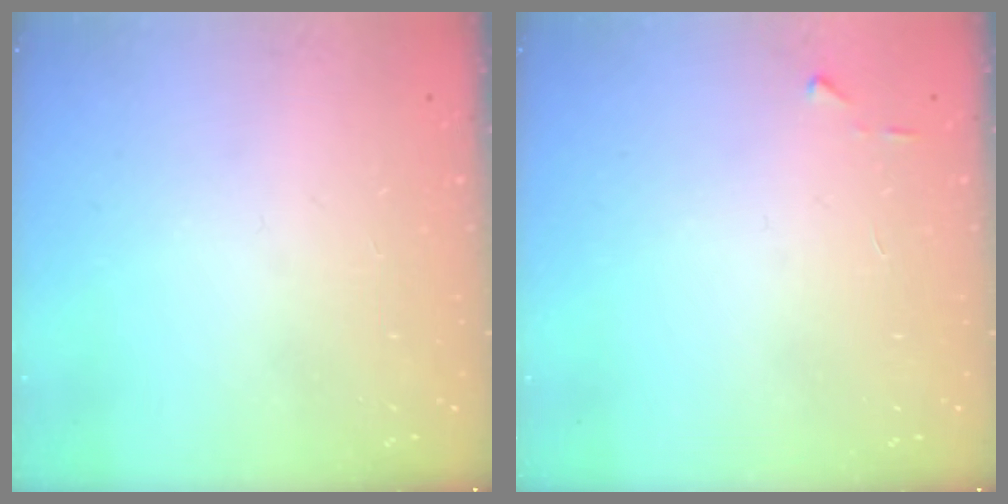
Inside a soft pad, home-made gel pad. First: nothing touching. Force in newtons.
{"total": 3.7, "press": 3.7, "slide": 0.4}